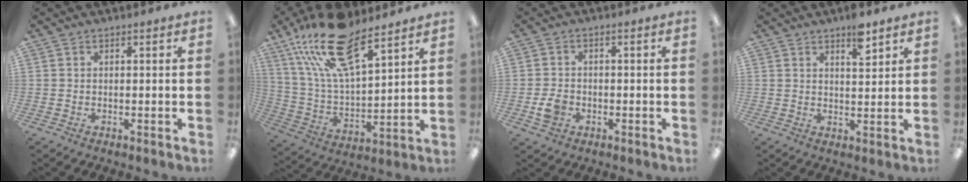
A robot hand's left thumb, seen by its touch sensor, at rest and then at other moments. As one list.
[{"total": 21.3, "force": [14.4, 8.0, 13.4], "torque": [-0.262, -0.068, 0.253]}, {"total": 3.8, "force": [-1.3, 3.0, 1.9], "torque": [-0.029, 0.002, -0.025]}, {"total": 6.3, "force": [4.4, 2.1, 4.0], "torque": [-0.049, -0.026, 0.069]}]